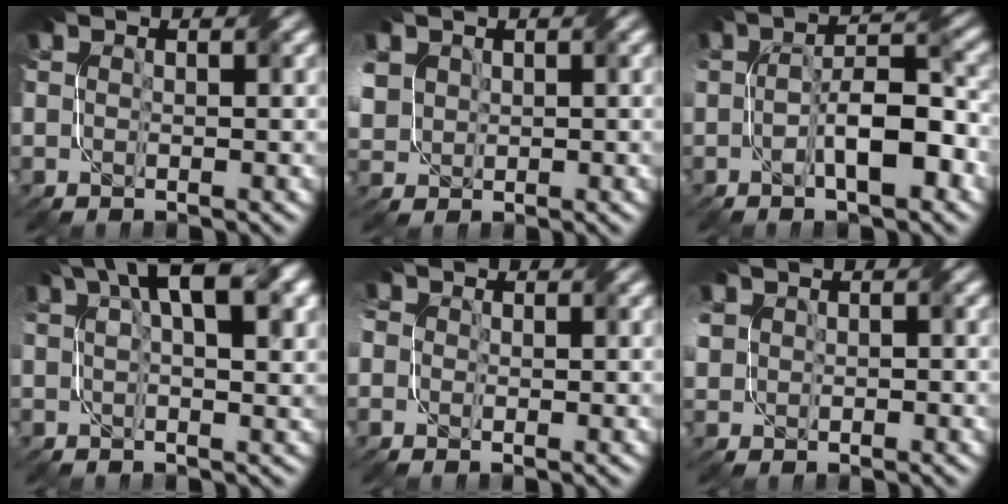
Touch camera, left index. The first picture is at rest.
{"total": 4.3, "force": [0.9, 3.7, 1.9], "torque": [-0.072, 0.010, 0.022]}
{"total": 5.7, "force": [-1.7, 2.0, 5.1], "torque": [-0.078, 0.013, -0.032]}
{"total": 7.0, "force": [3.2, 2.5, 5.7], "torque": [-0.082, 0.020, 0.046]}
{"total": 4.5, "force": [0.2, 4.0, 2.0], "torque": [-0.039, 0.014, -0.033]}
{"total": 2.7, "force": [0.1, 2.5, 1.0], "torque": [-0.028, 0.001, 0.005]}